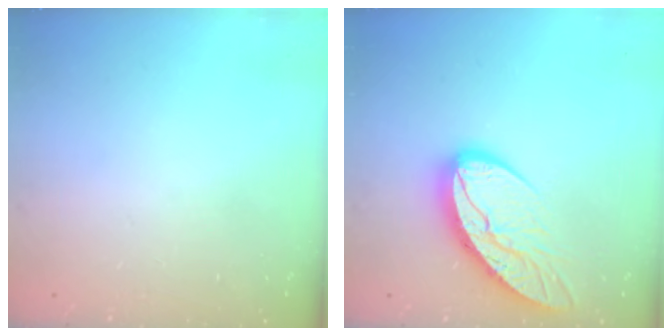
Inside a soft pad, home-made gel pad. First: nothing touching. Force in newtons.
{"total": 11.7, "press": 11.6, "slide": 1.5}